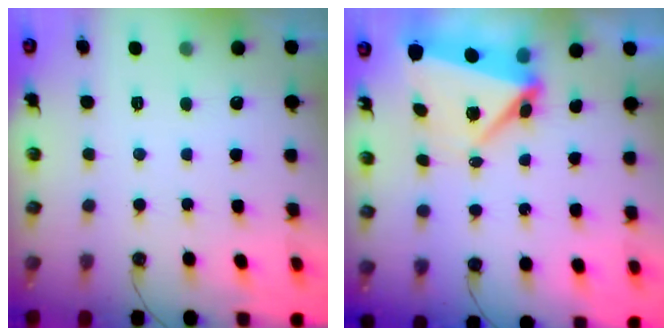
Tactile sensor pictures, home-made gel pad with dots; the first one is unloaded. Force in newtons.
{"total": 6.5, "press": 6.3, "slide": 1.7}